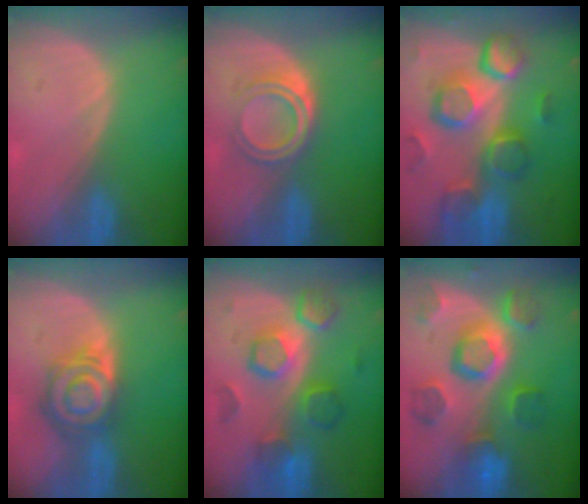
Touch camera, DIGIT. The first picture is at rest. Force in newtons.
{"total": 5.1, "press": 4.5, "slide": 2.4}
{"total": 12.3, "press": 10.7, "slide": 6.1}
{"total": 8.1, "press": 7.1, "slide": 3.9}
{"total": 8.5, "press": 8.5, "slide": 0.2}
{"total": 11.2, "press": 10.0, "slide": 5.2}